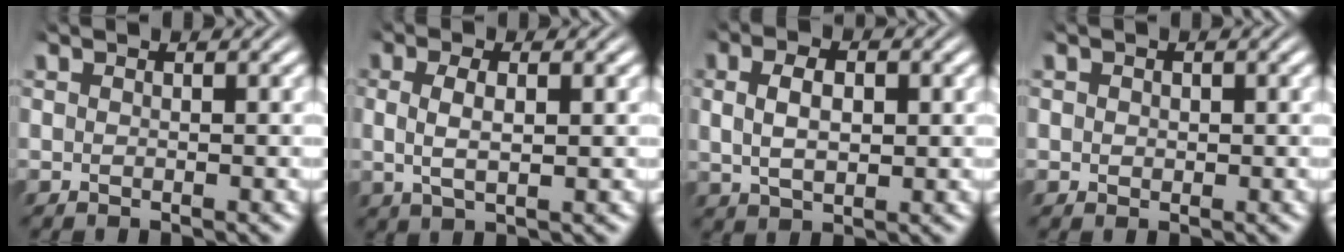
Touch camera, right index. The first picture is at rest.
{"total": 3.3, "force": [0.4, 1.5, 2.9], "torque": [-0.062, -0.006, 0.015]}
{"total": 4.1, "force": [0.6, 2.5, 3.2], "torque": [-0.054, -0.001, 0.016]}
{"total": 0.8, "force": [0.1, 0.7, 0.3], "torque": [-0.009, -0.007, 0.006]}